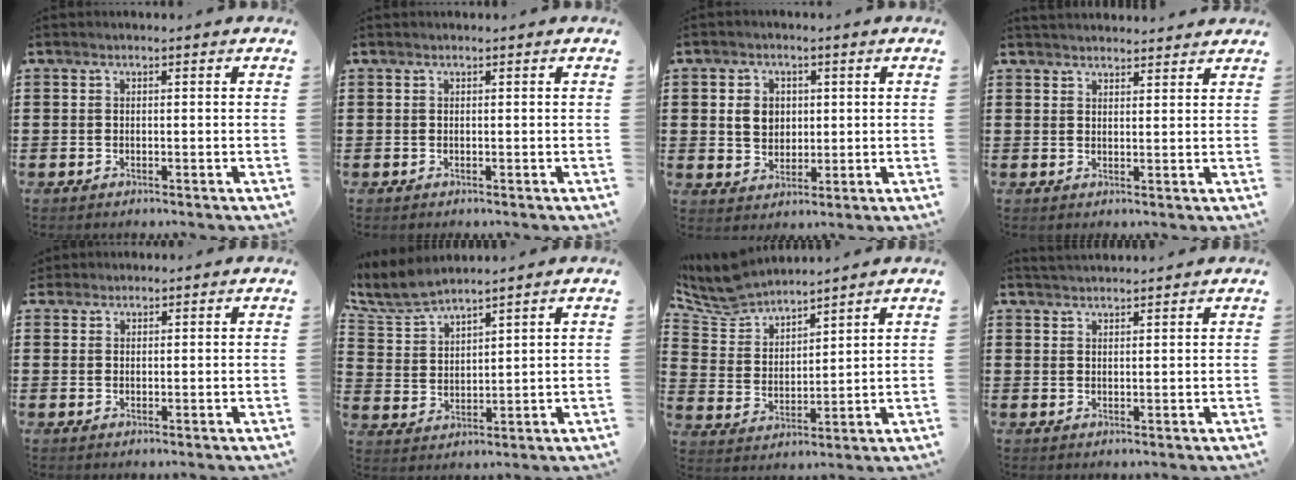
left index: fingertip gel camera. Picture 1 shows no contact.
{"total": 0.0}
{"total": 4.2, "force": [0.7, 3.6, 2.1], "torque": [-0.046, 0.008, 0.007]}
{"total": 2.3, "force": [2.3, 0.1, -0.1], "torque": [-0.004, -0.004, 0.044]}
{"total": 1.4, "force": [1.3, 0.7, 0.1], "torque": [-0.005, 0.004, 0.026]}
{"total": 6.0, "force": [5.5, 1.1, 2.1], "torque": [-0.065, -0.020, 0.099]}
{"total": 6.7, "force": [6.3, 1.8, 1.3], "torque": [-0.060, -0.029, 0.111]}
{"total": 1.9, "force": [1.9, -0.2, 0.0], "torque": [-0.004, 0.000, 0.038]}